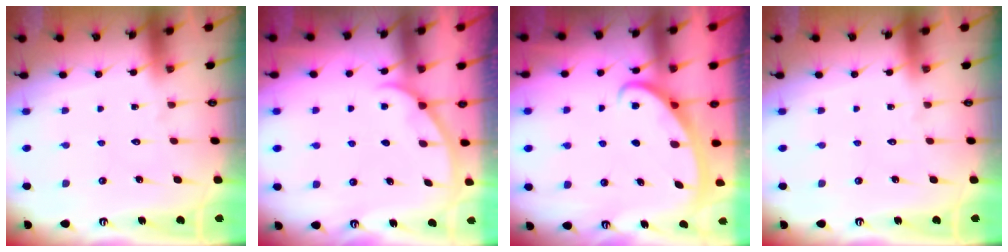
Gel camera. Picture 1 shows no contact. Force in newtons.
{"total": 0.8, "press": 0.8, "slide": 0.2}
{"total": 2.7, "press": 2.7, "slide": 0.4}
{"total": 0.0}